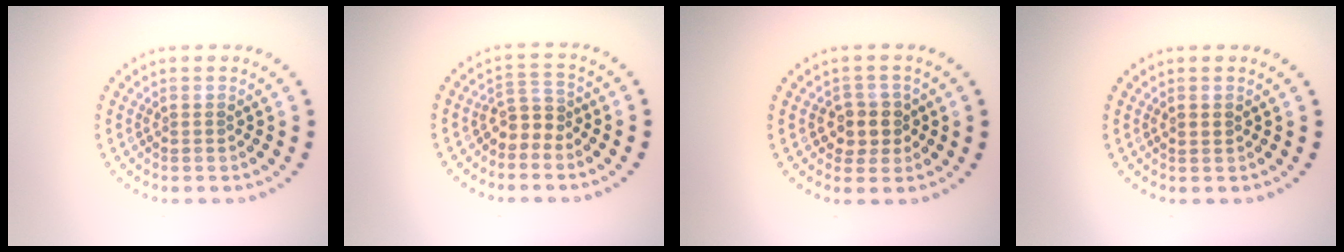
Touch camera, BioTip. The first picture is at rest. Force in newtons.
{"total": 2.2, "press": 1.7, "slide": 1.4}
{"total": 2.7, "press": 2.5, "slide": 1.0}
{"total": 1.1, "press": 1.1, "slide": 0.1}